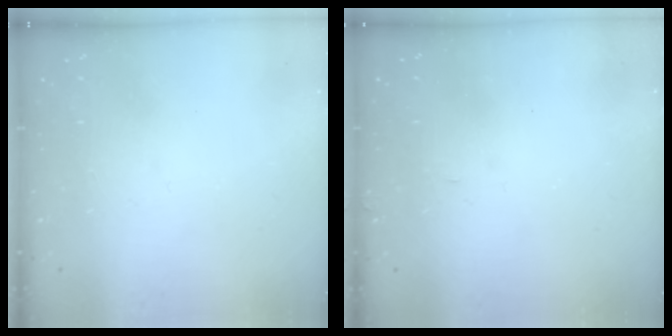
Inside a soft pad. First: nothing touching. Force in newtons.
{"total": 4.8, "press": 4.8, "slide": 0.3}